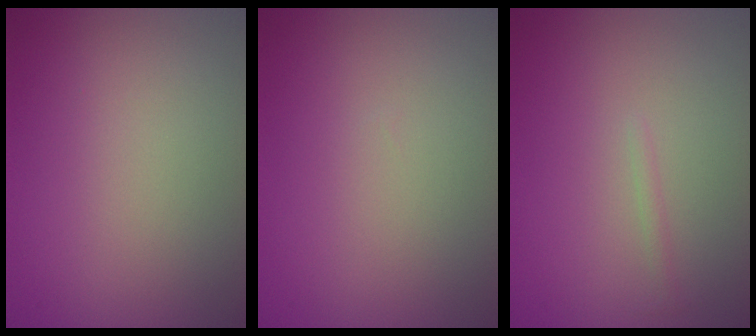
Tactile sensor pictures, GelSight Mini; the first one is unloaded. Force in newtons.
{"total": 0.0}
{"total": 0.6, "press": 0.6, "slide": 0.0}